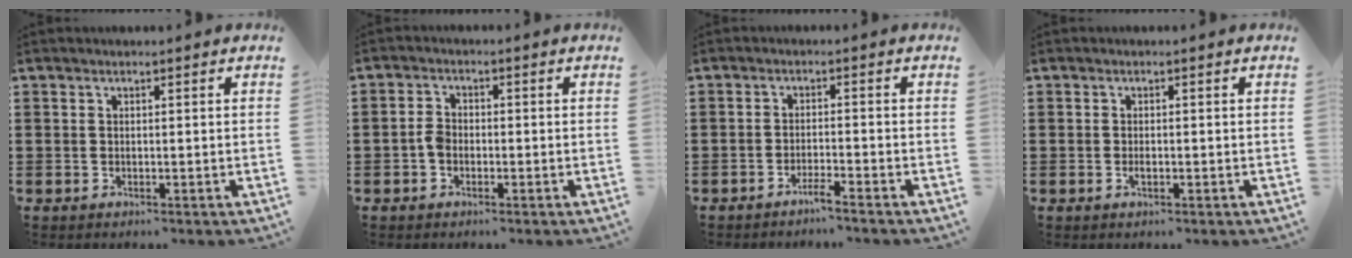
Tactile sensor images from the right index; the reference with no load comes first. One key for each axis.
{"total": 2.3, "fx": -0.8, "fy": 1.5, "fz": 1.5, "tx": -0.037, "ty": 0.002, "tz": -0.018}
{"total": 2.2, "fx": -2.0, "fy": -0.5, "fz": 0.9, "tx": -0.016, "ty": -0.001, "tz": -0.038}
{"total": 1.0, "fx": -0.3, "fy": 0.4, "fz": 0.9, "tx": -0.017, "ty": -0.003, "tz": -0.004}